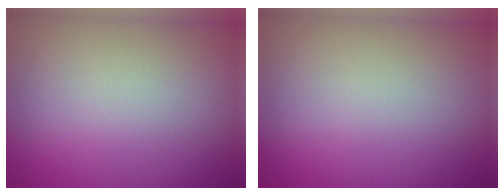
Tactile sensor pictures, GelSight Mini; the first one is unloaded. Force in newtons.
{"total": 0.0}